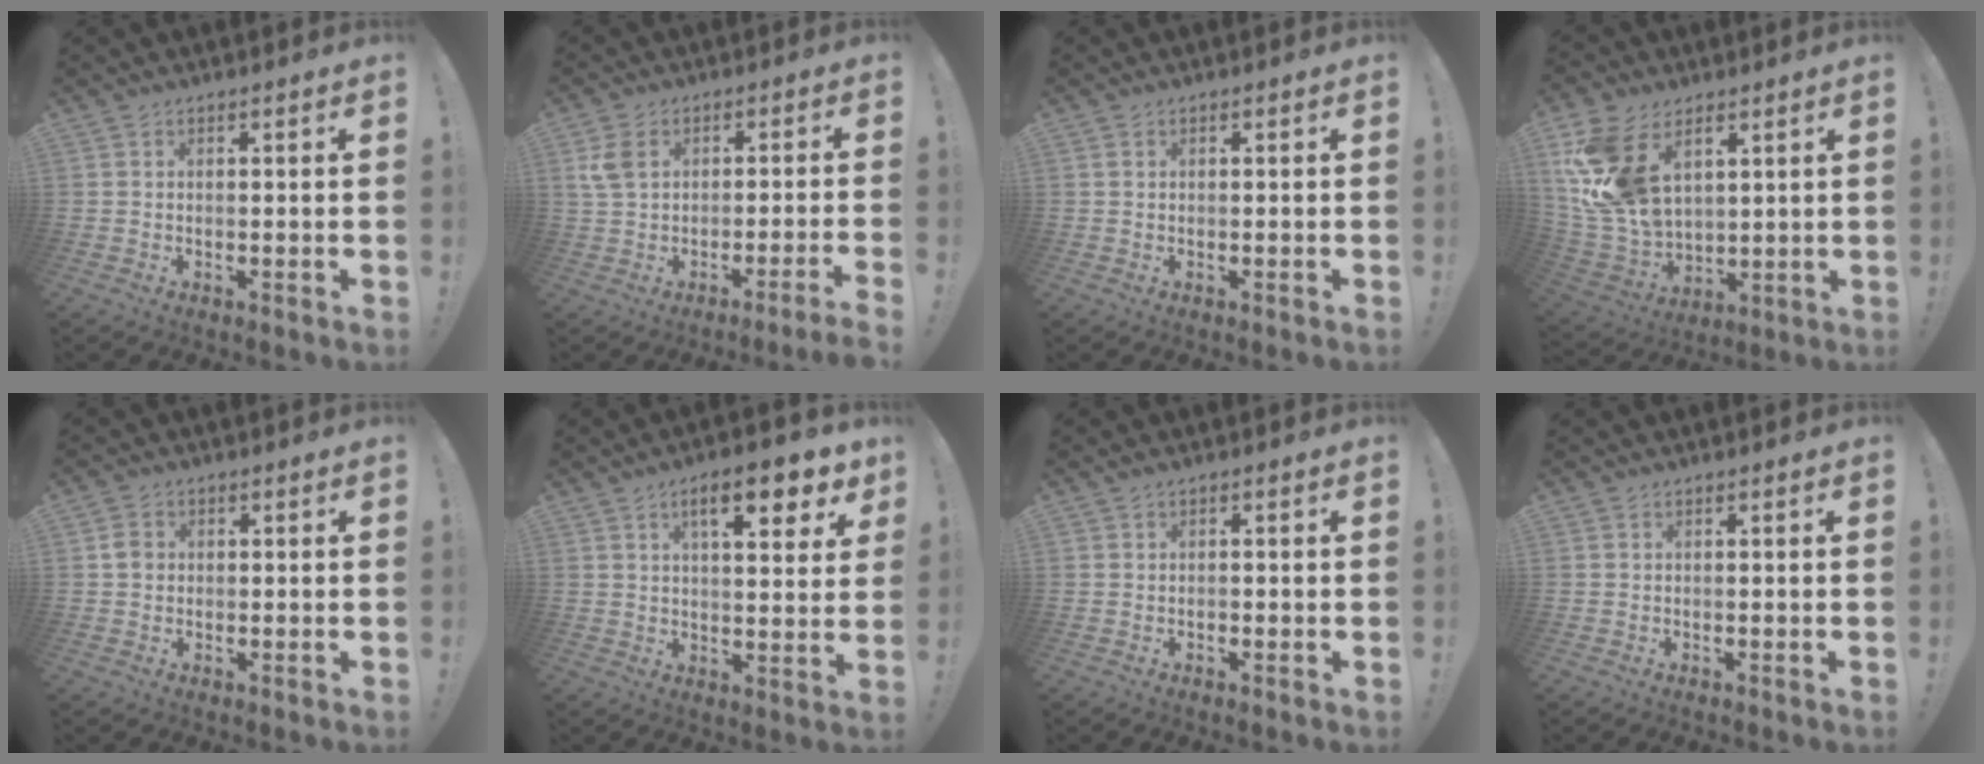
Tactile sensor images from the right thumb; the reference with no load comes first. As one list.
[{"total": 5.2, "force": [-1.2, 1.6, 4.8], "torque": [-0.082, 0.006, -0.017]}, {"total": 0.0}, {"total": 18.3, "force": [7.7, 11.9, 11.5], "torque": [-0.232, -0.042, 0.149]}, {"total": 3.0, "force": [0.0, 2.7, 1.3], "torque": [-0.009, 0.003, -0.002]}, {"total": 12.1, "force": [6.1, 3.7, 9.8], "torque": [-0.133, -0.024, 0.093]}, {"total": 0.7, "force": [-0.4, 0.5, 0.0], "torque": [-0.006, 0.004, -0.006]}, {"total": 0.0}]